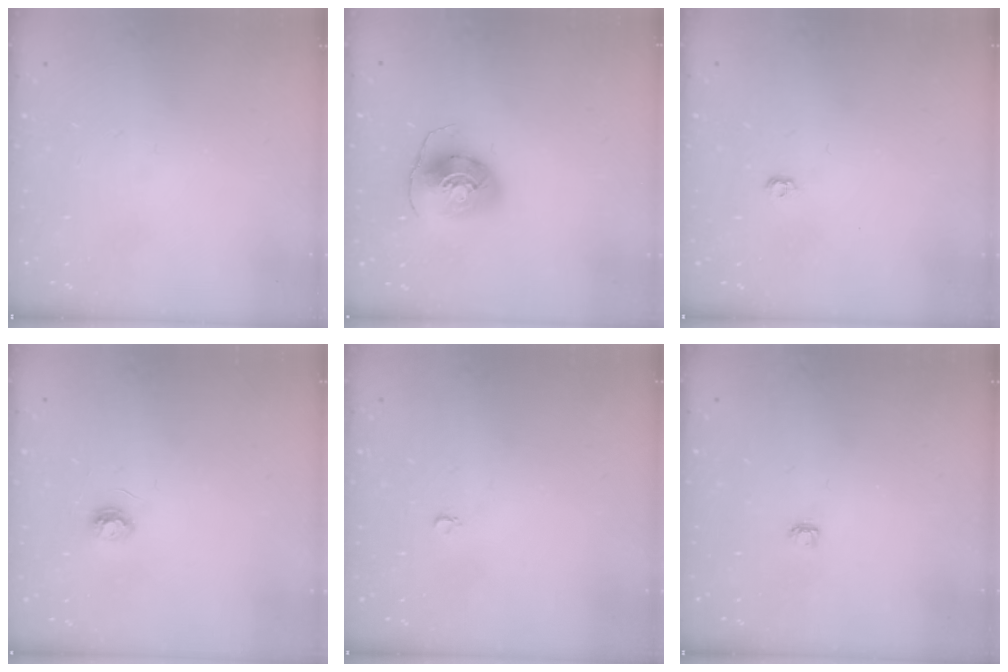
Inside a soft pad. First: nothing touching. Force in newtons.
{"total": 8.1, "press": 8.0, "slide": 1.2}
{"total": 3.9, "press": 3.8, "slide": 0.5}
{"total": 3.7, "press": 3.7, "slide": 0.5}
{"total": 2.6, "press": 2.6, "slide": 0.3}
{"total": 3.2, "press": 3.2, "slide": 0.4}